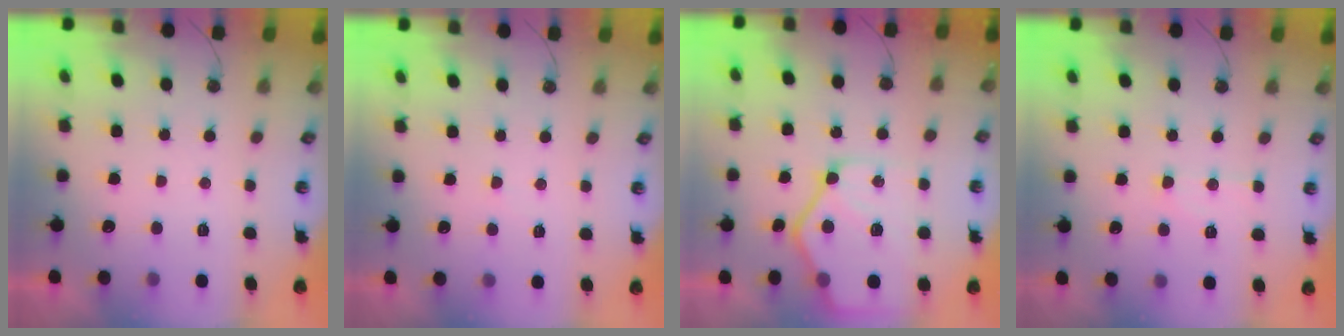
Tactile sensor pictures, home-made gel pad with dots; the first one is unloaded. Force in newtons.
{"total": 2.3, "press": 2.3, "slide": 0.4}
{"total": 16.5, "press": 16.4, "slide": 1.8}
{"total": 7.9, "press": 7.9, "slide": 0.6}